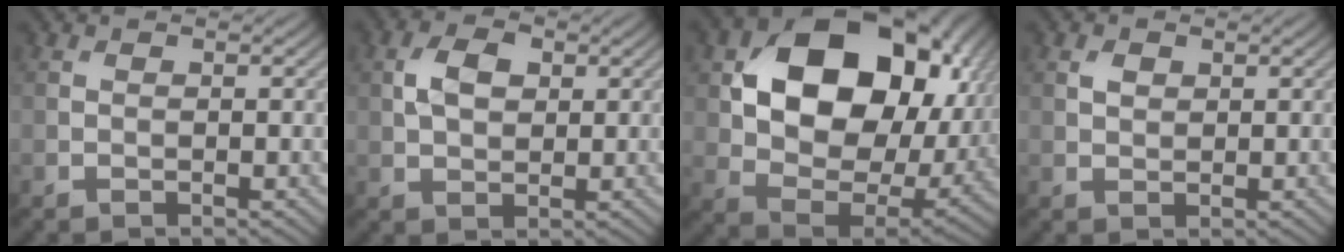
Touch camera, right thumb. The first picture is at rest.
{"total": 4.3, "force": [1.1, 2.8, 3.1], "torque": [-0.066, 0.007, 0.016]}
{"total": 18.5, "force": [4.8, 12.8, 12.5], "torque": [-0.219, -0.024, 0.112]}
{"total": 1.4, "force": [0.7, 0.9, 0.8], "torque": [-0.017, 0.000, 0.013]}